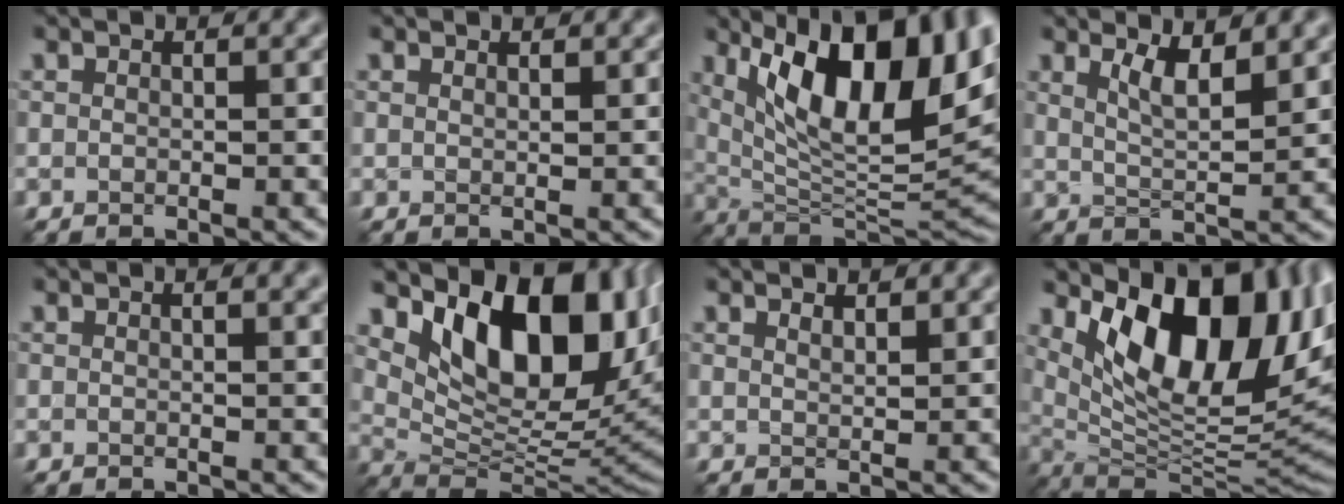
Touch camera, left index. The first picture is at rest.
{"total": 0.6, "force": [0.6, 0.0, 0.1], "torque": [-0.001, 0.001, 0.013]}
{"total": 14.6, "force": [5.7, 5.7, 12.1], "torque": [-0.186, 0.002, 0.100]}
{"total": 3.3, "force": [2.1, 0.8, 2.4], "torque": [-0.040, -0.005, 0.040]}
{"total": 1.7, "force": [0.9, 0.4, 1.4], "torque": [-0.011, 0.003, 0.009]}
{"total": 12.0, "force": [5.5, 6.3, 8.7], "torque": [-0.123, -0.013, 0.106]}
{"total": 1.3, "force": [1.2, 0.2, 0.4], "torque": [-0.008, 0.001, 0.022]}
{"total": 15.5, "force": [5.6, 7.4, 12.4], "torque": [-0.178, -0.002, 0.097]}